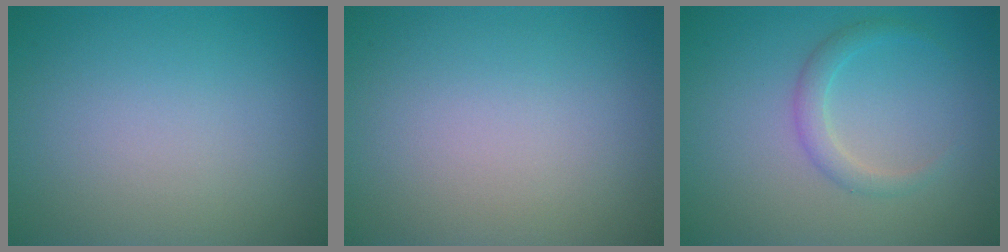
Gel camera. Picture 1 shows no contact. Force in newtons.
{"total": 0.0}
{"total": 1.8, "press": 1.8, "slide": 0.1}